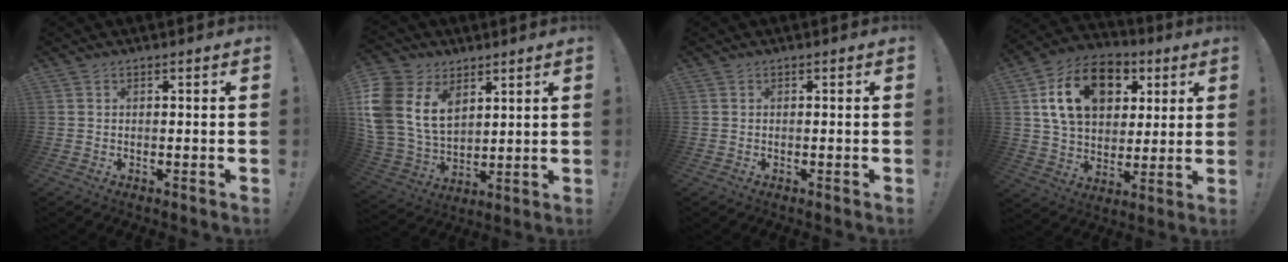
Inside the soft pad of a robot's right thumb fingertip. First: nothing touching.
{"total": 18.4, "force": [7.1, 13.0, 10.9], "torque": [-0.234, -0.038, 0.134]}
{"total": 0.0}
{"total": 18.5, "force": [7.2, 12.8, 11.2], "torque": [-0.175, -0.016, 0.135]}